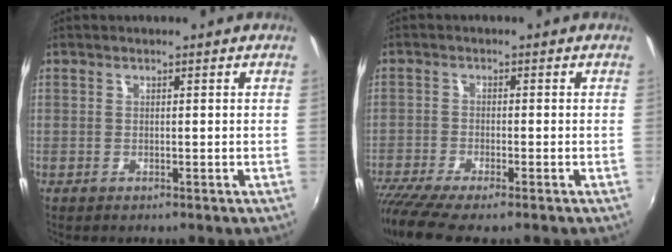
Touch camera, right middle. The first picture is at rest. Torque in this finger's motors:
{"motor_torque": [1.11, -1.03, 0.39, 0.14]}